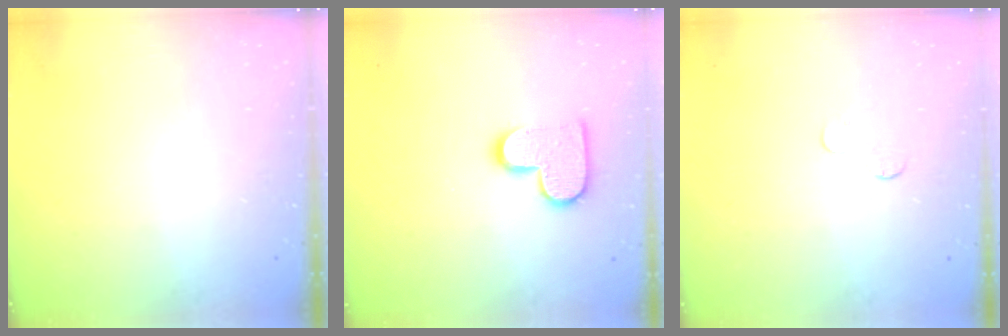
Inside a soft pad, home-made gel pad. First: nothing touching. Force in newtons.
{"total": 11.9, "press": 11.9, "slide": 0.6}
{"total": 2.3, "press": 2.3, "slide": 0.2}